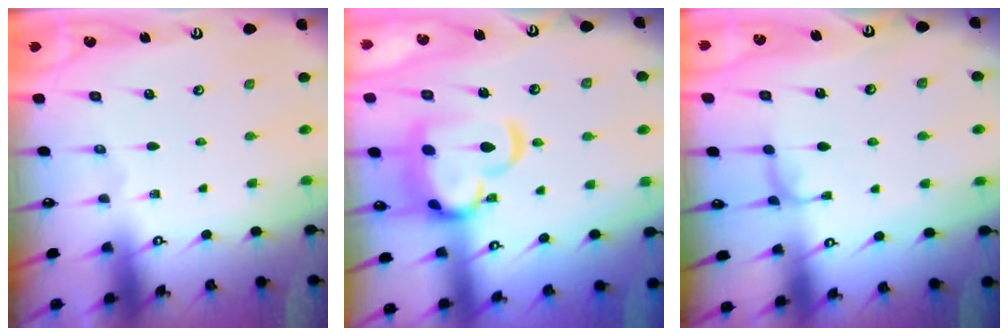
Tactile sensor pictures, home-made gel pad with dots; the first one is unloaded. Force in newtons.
{"total": 11.4, "press": 11.2, "slide": 1.9}
{"total": 2.0, "press": 1.9, "slide": 0.5}